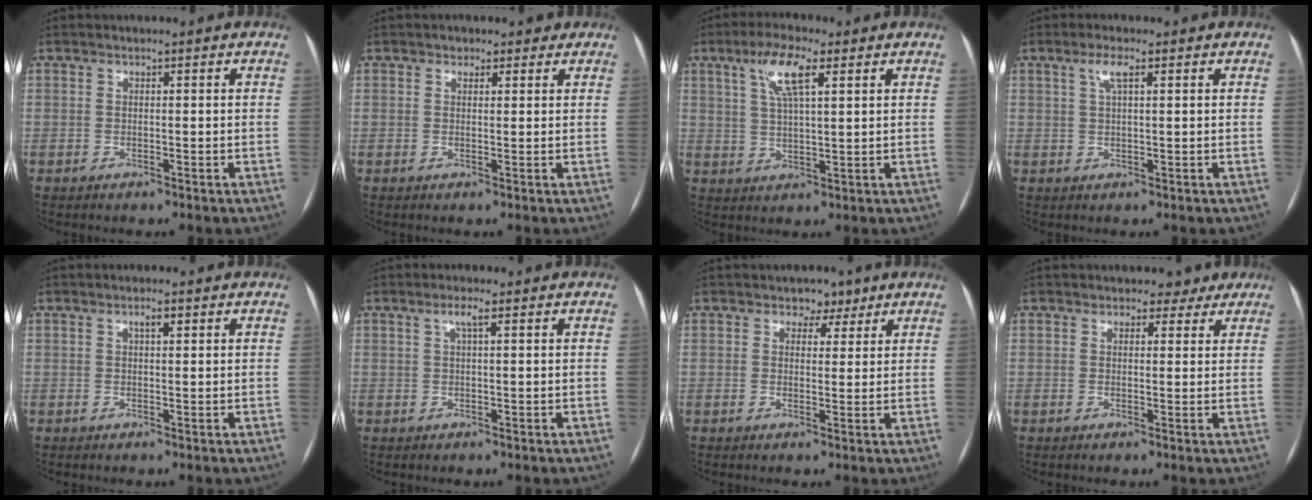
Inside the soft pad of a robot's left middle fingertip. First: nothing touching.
{"total": 2.2, "force": [1.5, 1.6, 0.4], "torque": [0.000, 0.006, 0.016]}
{"total": 7.2, "force": [3.4, 1.5, 6.1], "torque": [-0.121, 0.012, 0.064]}
{"total": 2.6, "force": [1.2, 0.4, 2.3], "torque": [-0.049, 0.008, 0.024]}
{"total": 1.3, "force": [0.6, 0.3, 1.1], "torque": [-0.019, 0.004, 0.009]}
{"total": 1.9, "force": [0.8, 0.1, 1.7], "torque": [-0.037, 0.008, 0.016]}
{"total": 3.2, "force": [2.0, 2.2, 1.0], "torque": [-0.006, 0.002, 0.025]}
{"total": 3.4, "force": [2.6, 2.2, 0.5], "torque": [0.006, 0.001, 0.021]}